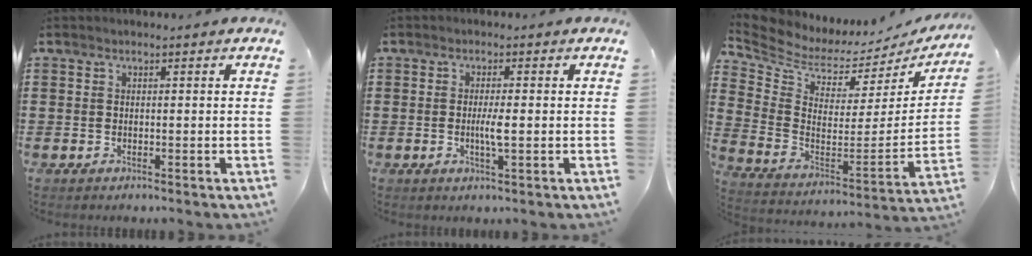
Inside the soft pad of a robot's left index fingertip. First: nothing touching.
{"total": 3.0, "force": [-0.3, 0.3, 3.0], "torque": [-0.054, -0.003, -0.006]}
{"total": 4.0, "force": [3.6, 1.7, 0.5], "torque": [-0.042, -0.050, 0.058]}